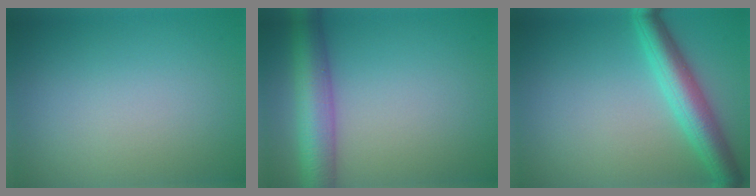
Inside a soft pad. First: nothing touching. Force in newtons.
{"total": 5.9, "press": 5.9, "slide": 0.2}
{"total": 4.9, "press": 4.9, "slide": 0.2}